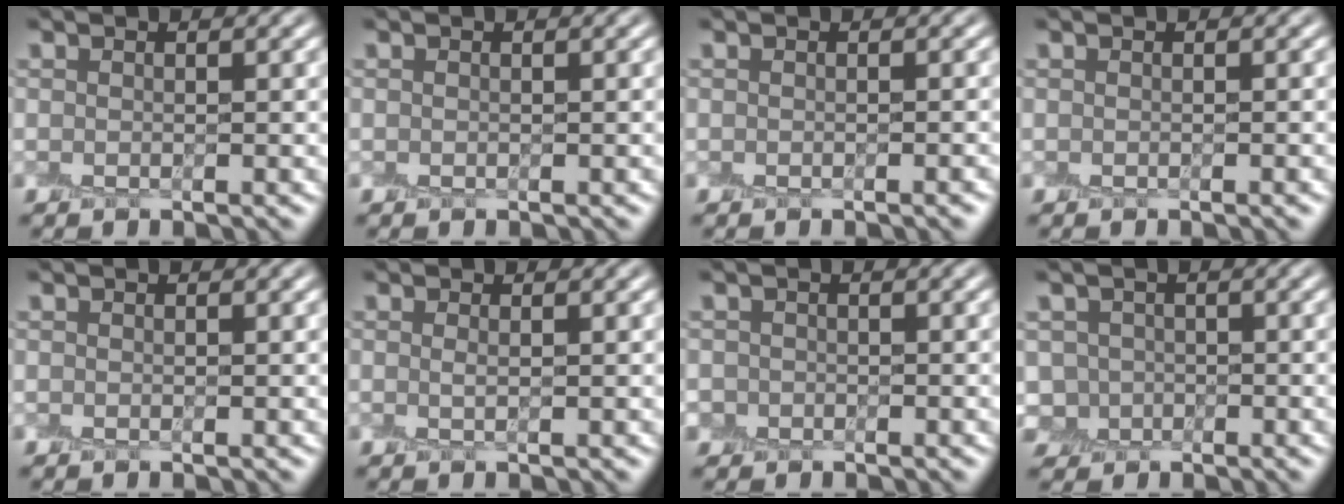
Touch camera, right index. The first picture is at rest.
{"total": 0.0}
{"total": 0.8, "force": [-0.5, 0.1, 0.6], "torque": [-0.007, -0.001, -0.005]}
{"total": 0.6, "force": [-0.4, 0.1, 0.4], "torque": [-0.005, -0.001, -0.003]}
{"total": 0.0}
{"total": 0.8, "force": [0.1, 0.2, 0.8], "torque": [-0.015, -0.001, 0.000]}
{"total": 1.2, "force": [-0.4, 1.1, 0.1], "torque": [0.007, -0.004, -0.011]}
{"total": 2.4, "force": [-0.5, 2.3, 0.6], "torque": [-0.003, 0.000, -0.014]}